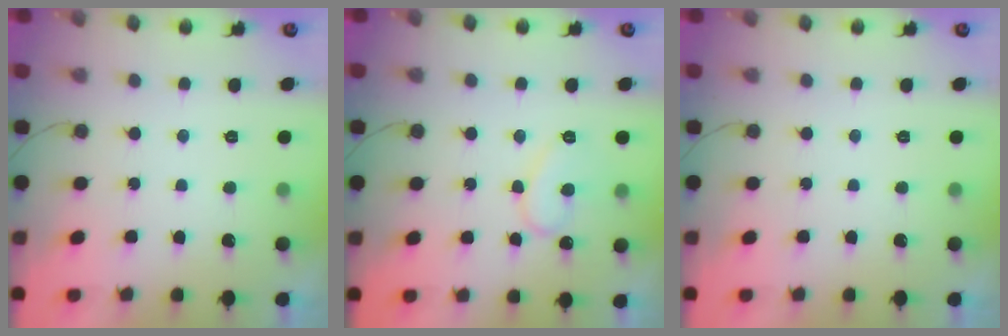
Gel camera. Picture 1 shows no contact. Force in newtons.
{"total": 9.4, "press": 9.3, "slide": 0.8}
{"total": 0.0}